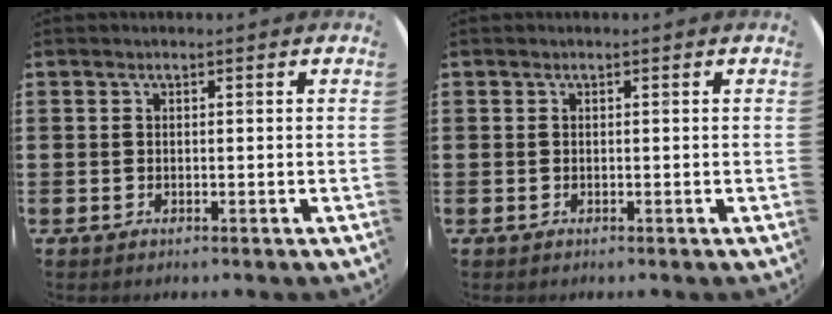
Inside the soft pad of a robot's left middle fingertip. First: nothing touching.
{"total": 0.0}